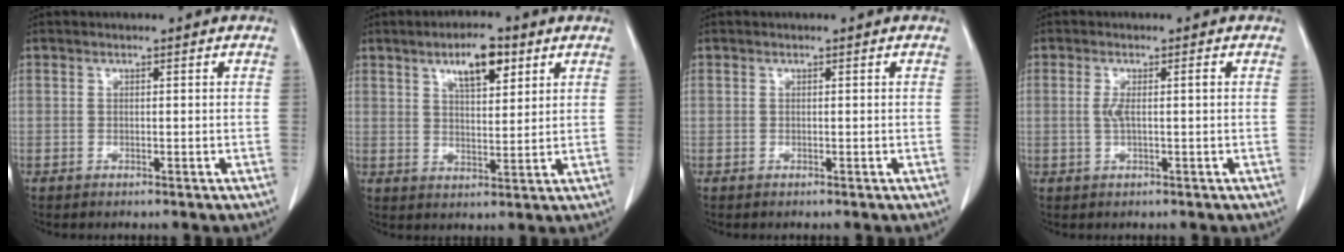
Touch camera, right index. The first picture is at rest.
{"total": 7.2, "force": [4.0, 2.3, 5.6], "torque": [-0.094, 0.003, 0.066]}
{"total": 0.0}
{"total": 2.4, "force": [0.0, 0.2, 2.4], "torque": [-0.051, 0.006, 0.003]}